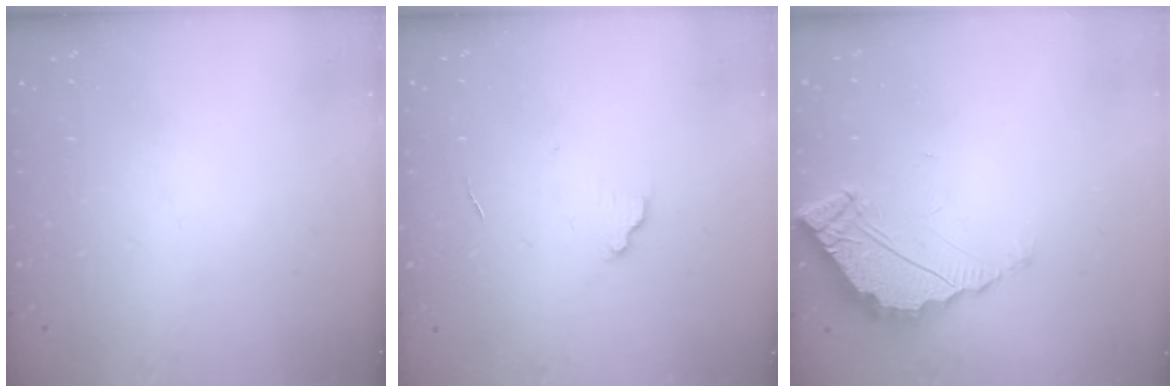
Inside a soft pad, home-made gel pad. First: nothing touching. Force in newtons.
{"total": 5.2, "press": 5.1, "slide": 0.4}
{"total": 5.1, "press": 5.1, "slide": 0.2}